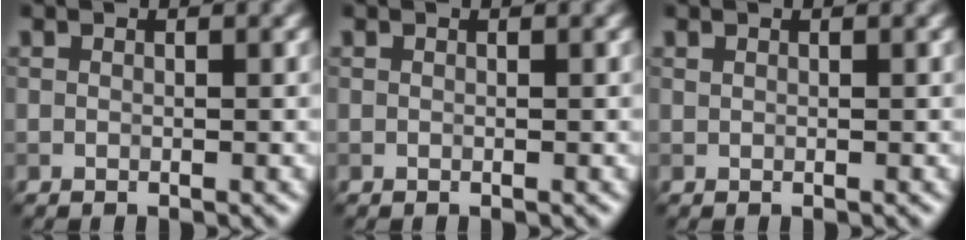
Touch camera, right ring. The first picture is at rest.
{"total": 0.0}
{"total": 0.0}